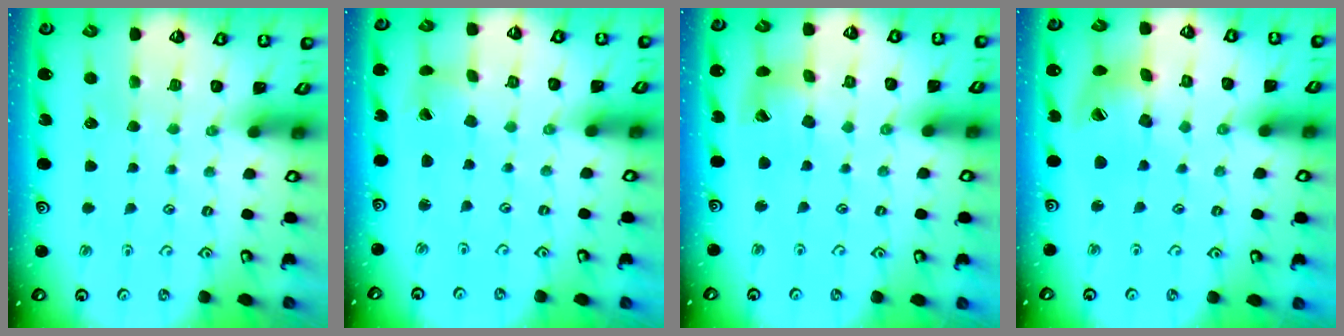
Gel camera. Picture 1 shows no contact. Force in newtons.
{"total": 1.5, "press": 1.5, "slide": 0.2}
{"total": 11.9, "press": 11.8, "slide": 1.4}
{"total": 14.3, "press": 14.1, "slide": 2.2}